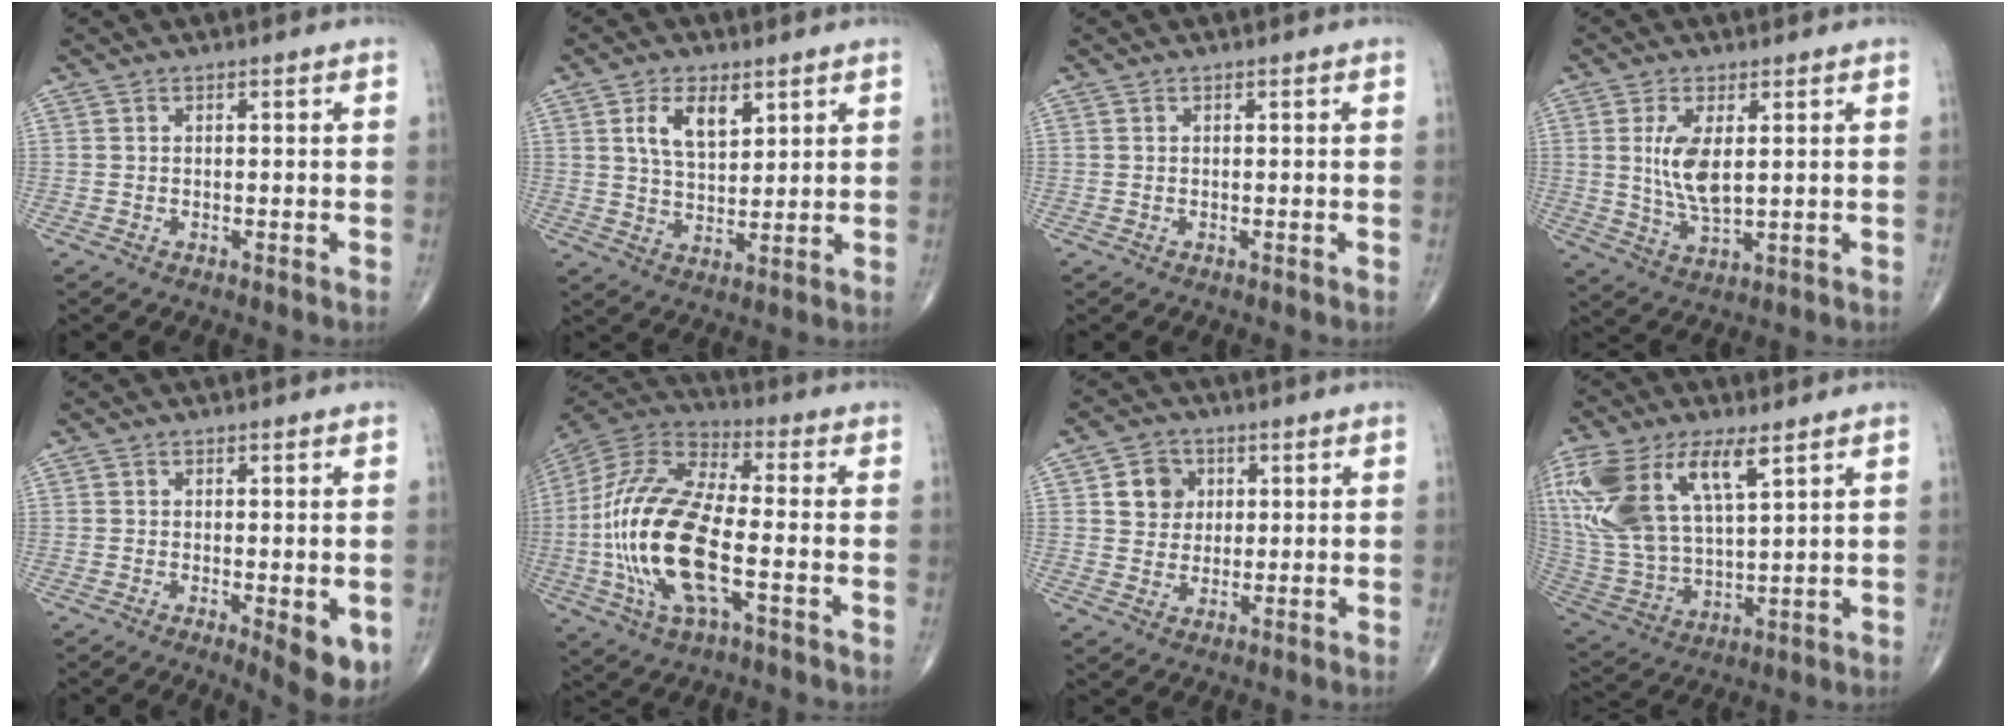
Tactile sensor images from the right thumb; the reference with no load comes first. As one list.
[{"total": 7.8, "force": [3.5, 4.1, 5.7], "torque": [-0.086, -0.020, 0.067]}, {"total": 0.0}, {"total": 8.1, "force": [1.5, 3.4, 7.2], "torque": [-0.143, -0.017, 0.038]}, {"total": 6.3, "force": [-1.6, 2.1, 5.8], "torque": [-0.072, -0.016, -0.019]}, {"total": 22.3, "force": [-4.3, 8.7, 20.1], "torque": [-0.443, 0.015, -0.077]}, {"total": 6.2, "force": [1.8, 5.4, 2.3], "torque": [-0.009, -0.003, 0.028]}, {"total": 22.2, "force": [9.8, 10.2, 17.1], "torque": [-0.378, -0.014, 0.196]}]